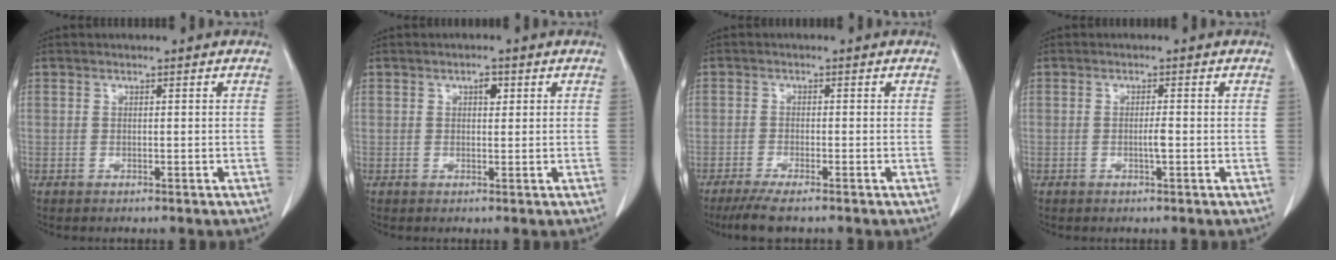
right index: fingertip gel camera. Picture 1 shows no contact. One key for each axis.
{"total": 1.7, "fx": 0.7, "fy": 0.8, "fz": 1.3, "tx": -0.018, "ty": 0.001, "tz": 0.009}
{"total": 4.3, "fx": -3.4, "fy": 0.2, "fz": 2.8, "tx": -0.052, "ty": -0.010, "tz": -0.059}
{"total": 1.4, "fx": -0.3, "fy": 0.0, "fz": 1.4, "tx": -0.027, "ty": -0.001, "tz": -0.005}